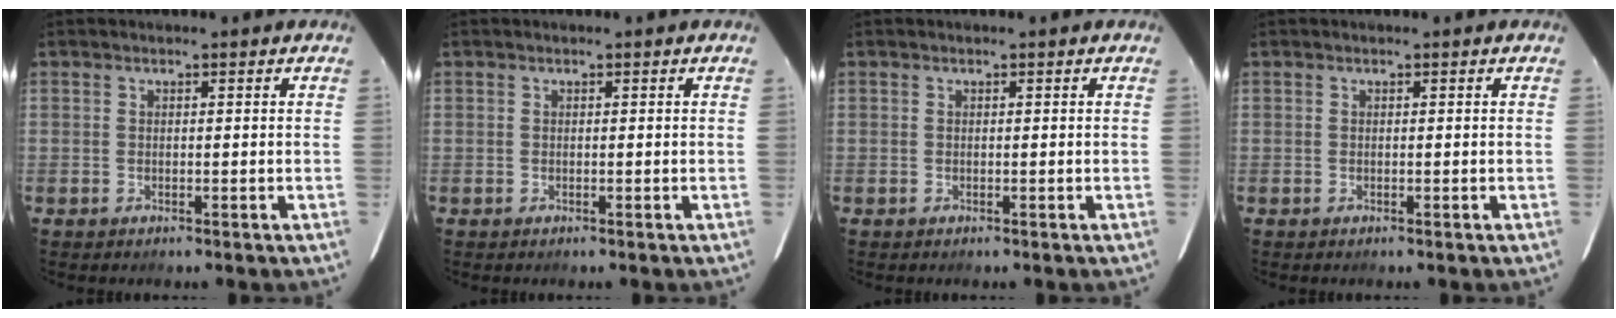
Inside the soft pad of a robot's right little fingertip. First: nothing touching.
{"total": 0.0}
{"total": 0.0}
{"total": 0.0}